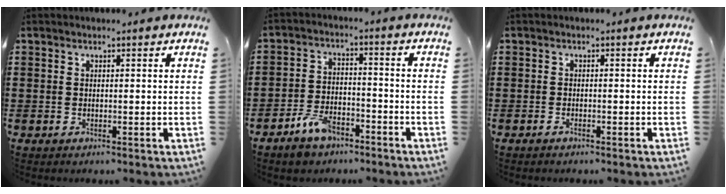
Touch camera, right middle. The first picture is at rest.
{"total": 5.3, "force": [-4.1, 2.4, 2.4], "torque": [-0.052, 0.010, -0.081]}
{"total": 0.7, "force": [-0.6, 0.1, 0.4], "torque": [-0.010, -0.004, -0.010]}